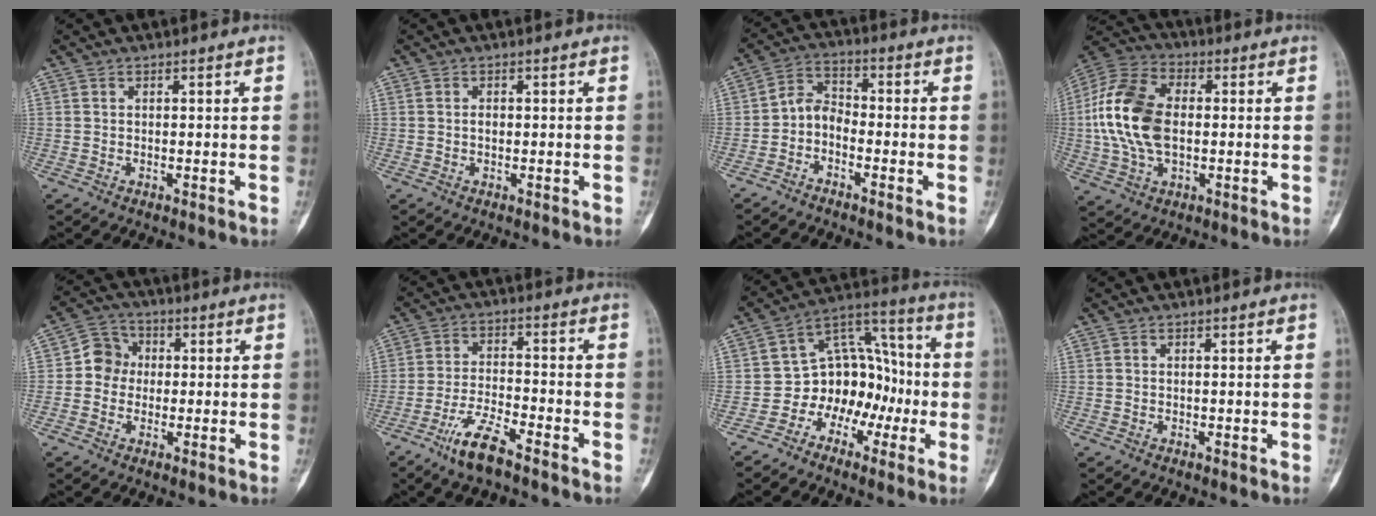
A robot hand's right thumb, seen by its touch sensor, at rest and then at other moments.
{"total": 1.0, "force": [0.0, 0.7, 0.7], "torque": [-0.007, 0.002, -0.001]}
{"total": 4.8, "force": [-2.2, 3.2, 2.9], "torque": [-0.045, 0.032, -0.057]}
{"total": 16.8, "force": [0.1, 10.4, 13.1], "torque": [-0.266, 0.019, 0.000]}
{"total": 6.0, "force": [0.1, 5.5, 2.5], "torque": [-0.013, 0.014, -0.012]}
{"total": 7.7, "force": [-5.5, 1.7, 5.2], "torque": [-0.111, 0.023, -0.106]}
{"total": 12.5, "force": [-4.0, 9.7, 6.8], "torque": [-0.044, 0.080, -0.076]}
{"total": 0.0}